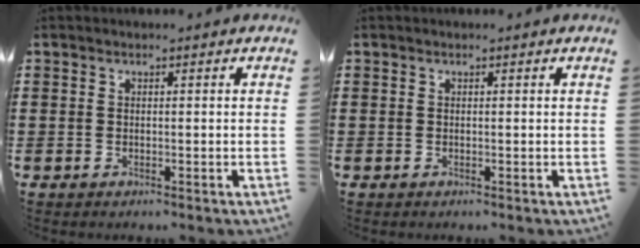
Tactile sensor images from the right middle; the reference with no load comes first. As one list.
[{"total": 0.0}]